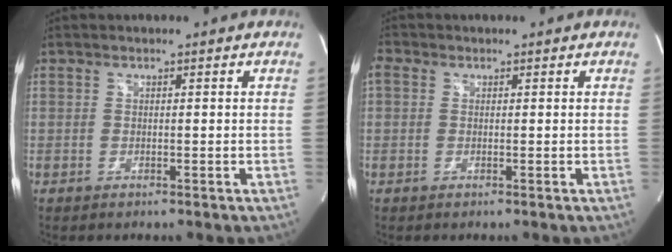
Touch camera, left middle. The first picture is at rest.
{"total": 1.6, "force": [0.5, 1.3, 0.7], "torque": [-0.022, 0.015, 0.011]}